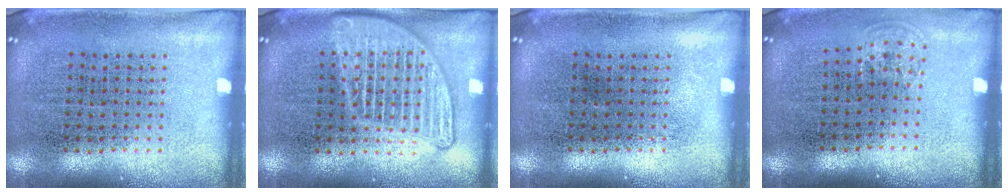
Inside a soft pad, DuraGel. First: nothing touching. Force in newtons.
{"total": 2.8, "press": 2.8, "slide": 0.3}
{"total": 0.0}
{"total": 0.8, "press": 0.6, "slide": 0.5}